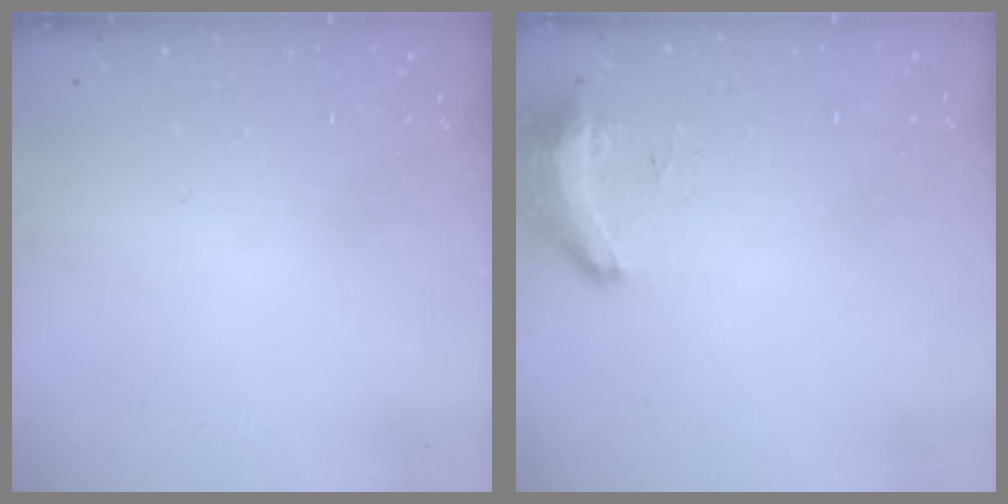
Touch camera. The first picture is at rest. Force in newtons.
{"total": 9.0, "press": 8.7, "slide": 2.3}